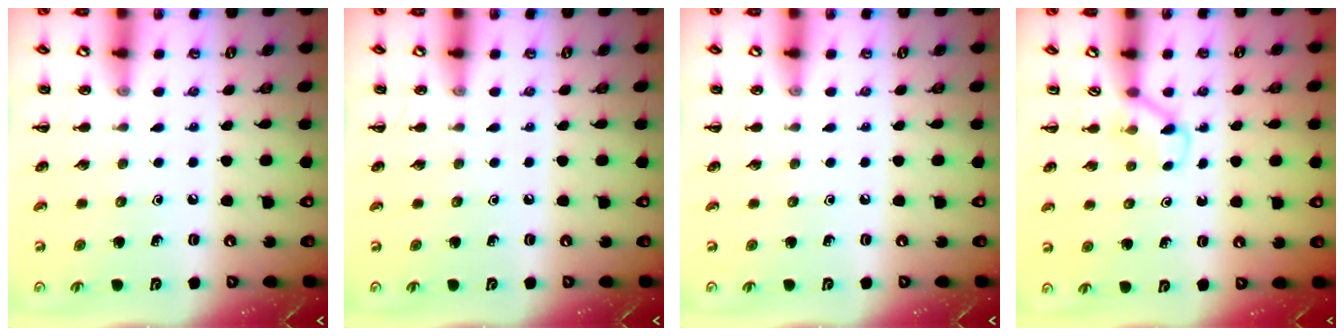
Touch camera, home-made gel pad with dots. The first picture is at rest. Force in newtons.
{"total": 0.0}
{"total": 0.0}
{"total": 2.5, "press": 2.3, "slide": 0.9}